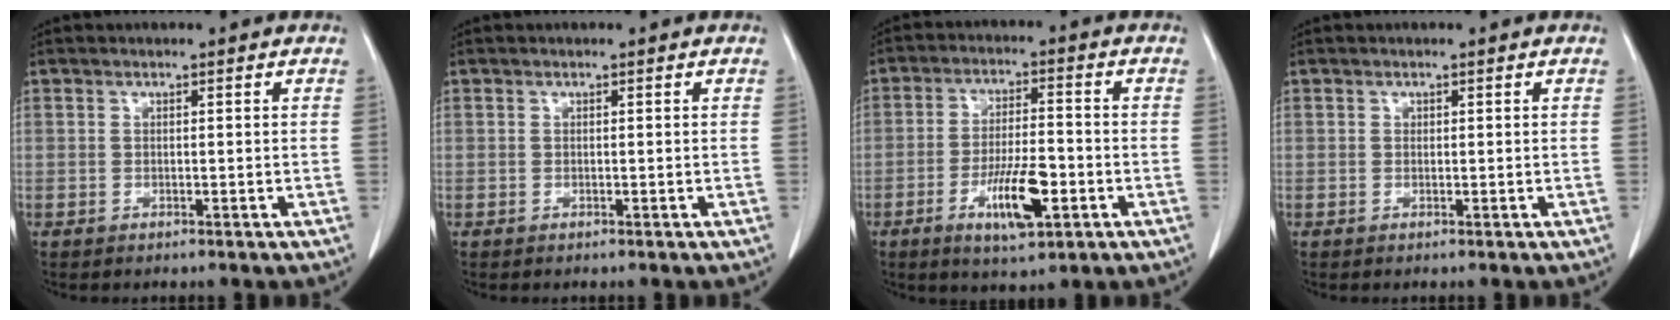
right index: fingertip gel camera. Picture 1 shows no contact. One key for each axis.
{"total": 0.0}
{"total": 9.3, "fx": -3.6, "fy": 2.3, "fz": 8.2, "tx": -0.153, "ty": -0.006, "tz": -0.057}
{"total": 0.0}